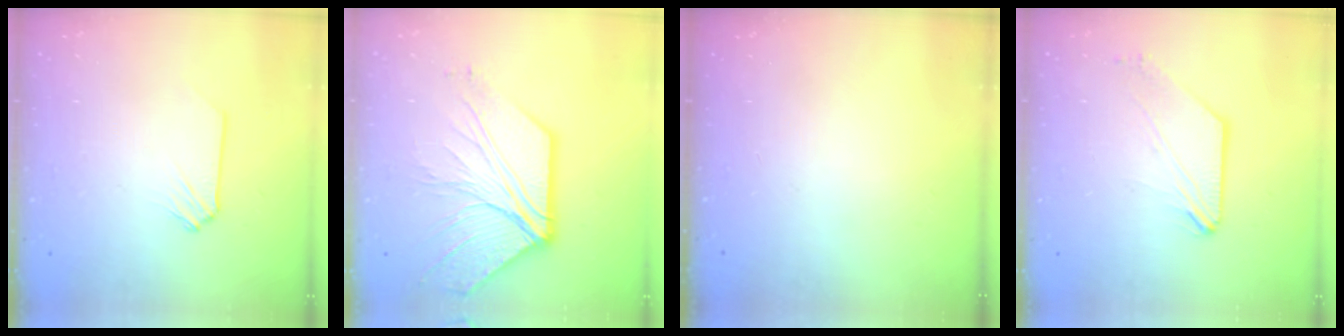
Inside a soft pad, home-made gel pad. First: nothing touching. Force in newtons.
{"total": 14.5, "press": 14.5, "slide": 0.7}
{"total": 0.0}
{"total": 0.6, "press": 0.5, "slide": 0.2}